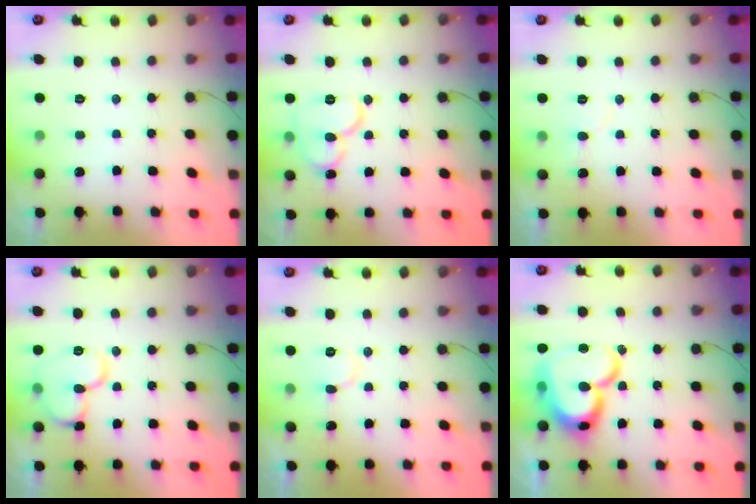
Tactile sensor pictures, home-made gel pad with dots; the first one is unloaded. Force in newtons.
{"total": 11.7, "press": 11.6, "slide": 1.5}
{"total": 5.1, "press": 5.0, "slide": 0.5}
{"total": 11.3, "press": 11.2, "slide": 1.2}
{"total": 5.1, "press": 5.1, "slide": 0.3}
{"total": 22.2, "press": 22.0, "slide": 2.6}